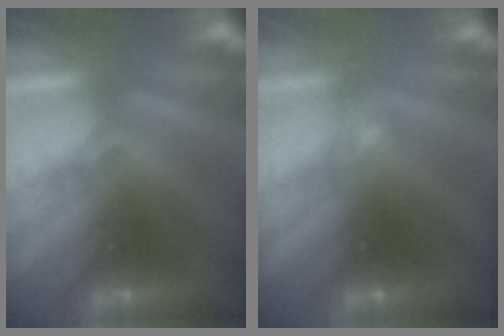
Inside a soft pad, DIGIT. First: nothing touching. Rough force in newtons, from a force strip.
{"total": 3.2}